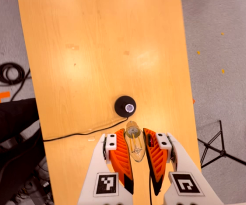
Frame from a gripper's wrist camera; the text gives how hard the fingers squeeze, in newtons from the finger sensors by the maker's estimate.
{"total": 22.8, "left": 26.2, "right": 19.4}